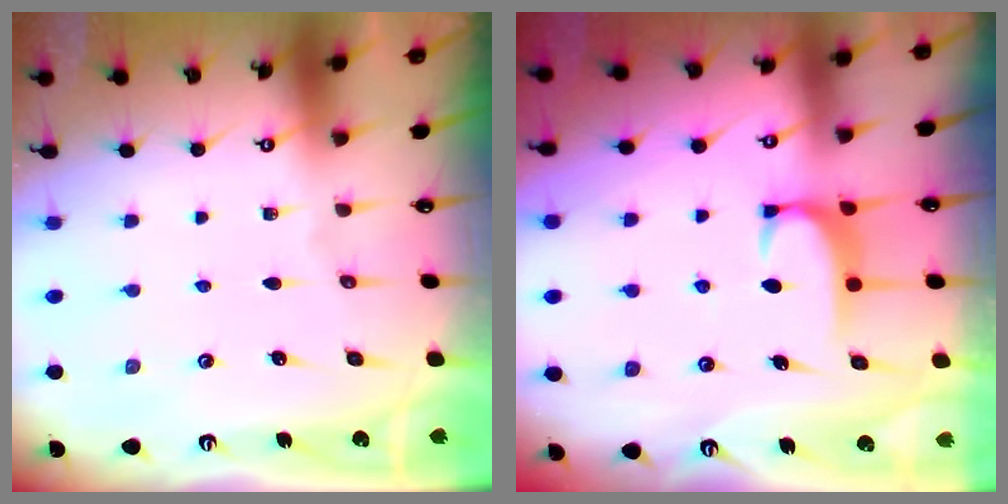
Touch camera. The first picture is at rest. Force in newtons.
{"total": 1.8, "press": 1.7, "slide": 0.5}